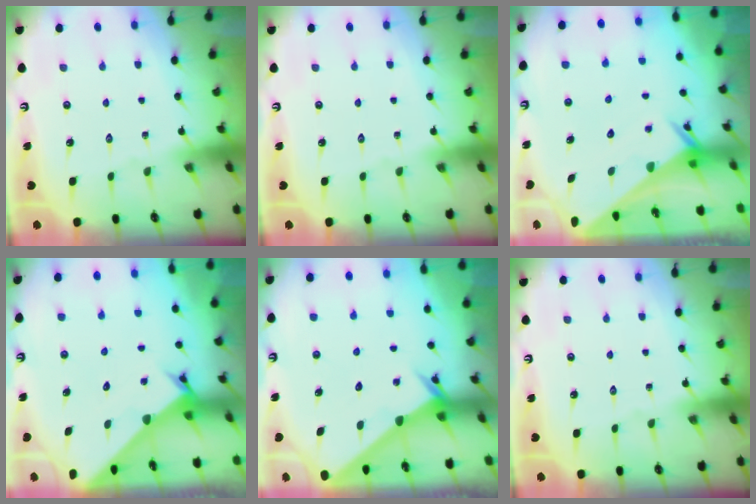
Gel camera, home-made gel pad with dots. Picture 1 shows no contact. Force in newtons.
{"total": 0.0}
{"total": 2.7, "press": 2.7, "slide": 0.1}
{"total": 2.1, "press": 2.1, "slide": 0.1}
{"total": 2.5, "press": 2.5, "slide": 0.1}
{"total": 0.0}